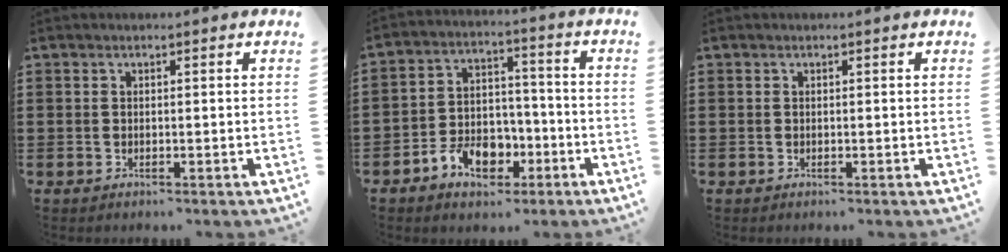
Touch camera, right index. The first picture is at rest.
{"total": 7.8, "force": [-4.0, 5.4, 3.9], "torque": [-0.086, 0.023, -0.073]}
{"total": 0.0}